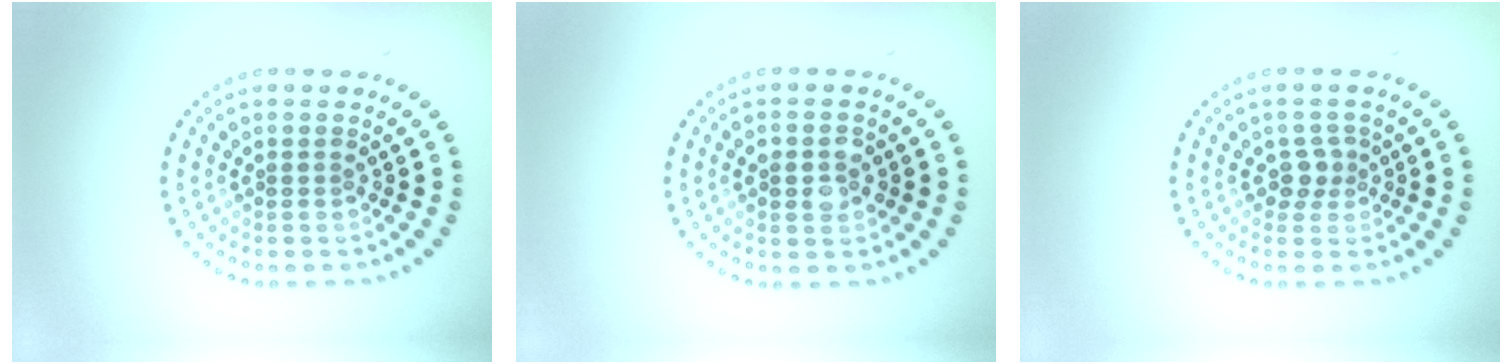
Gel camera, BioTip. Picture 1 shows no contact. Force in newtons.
{"total": 2.9, "press": 2.9, "slide": 0.1}
{"total": 1.6, "press": 1.4, "slide": 0.8}